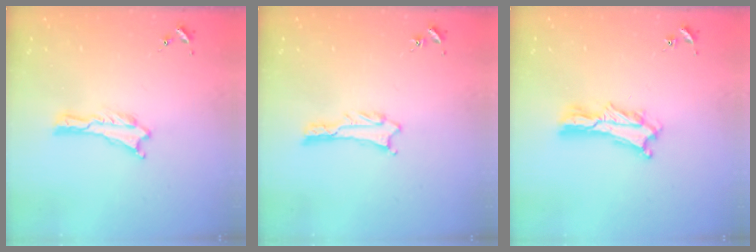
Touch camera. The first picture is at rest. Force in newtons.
{"total": 1.1, "press": 1.1, "slide": 0.1}
{"total": 3.4, "press": 3.4, "slide": 0.3}